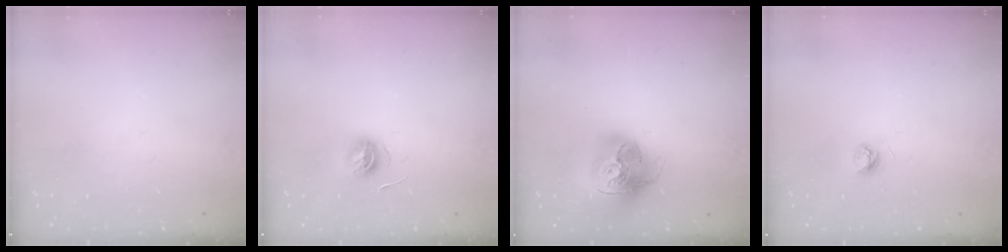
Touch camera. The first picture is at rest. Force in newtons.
{"total": 5.6, "press": 5.6, "slide": 0.6}
{"total": 16.7, "press": 16.6, "slide": 1.9}
{"total": 3.4, "press": 3.4, "slide": 0.4}